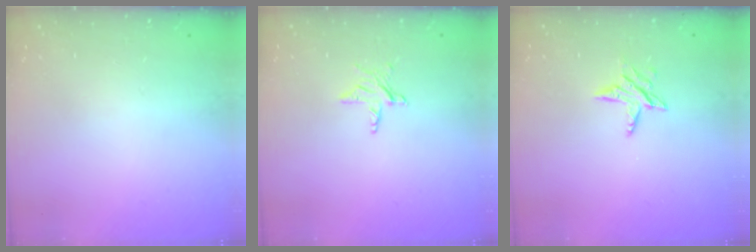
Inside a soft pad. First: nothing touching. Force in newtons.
{"total": 3.7, "press": 3.7, "slide": 0.2}
{"total": 6.1, "press": 6.1, "slide": 0.7}